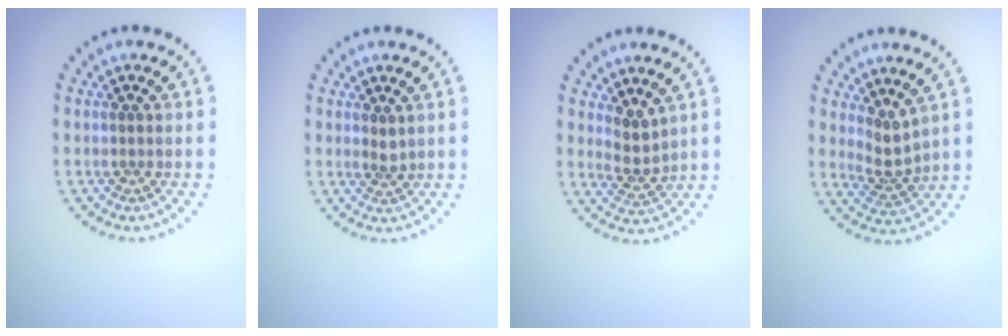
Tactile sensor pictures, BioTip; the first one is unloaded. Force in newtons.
{"total": 1.0, "press": 0.7, "slide": 0.8}
{"total": 2.3, "press": 1.7, "slide": 1.5}
{"total": 2.3, "press": 1.5, "slide": 1.7}